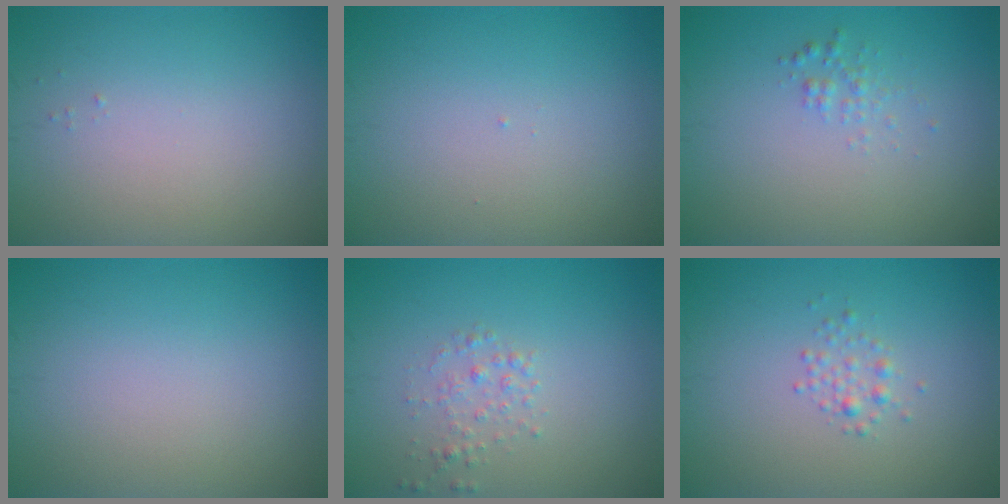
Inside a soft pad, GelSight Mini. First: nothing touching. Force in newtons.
{"total": 0.0}
{"total": 1.0, "press": 1.0, "slide": 0.0}
{"total": 0.0}
{"total": 1.4, "press": 1.4, "slide": 0.0}
{"total": 1.2, "press": 1.2, "slide": 0.1}